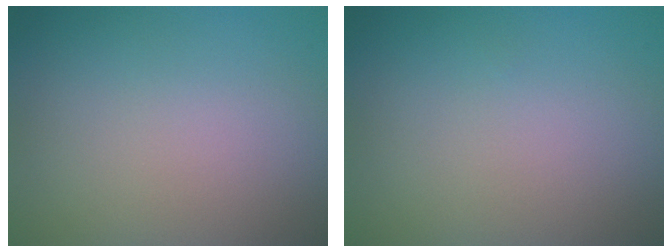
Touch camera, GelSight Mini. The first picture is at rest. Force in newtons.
{"total": 0.0}